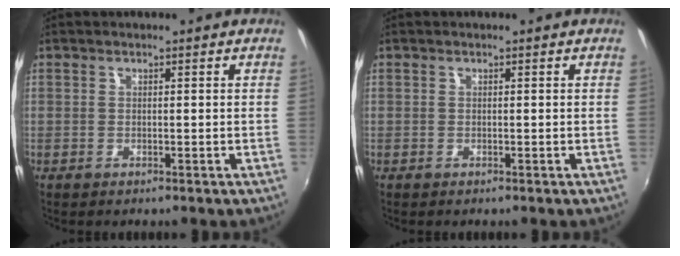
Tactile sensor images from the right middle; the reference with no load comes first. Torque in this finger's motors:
{"motor_torque": [0.25, -0.27, 0.05, 0.00]}